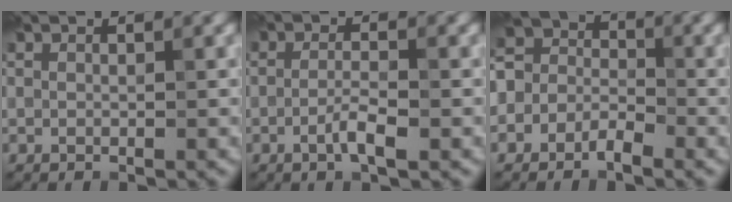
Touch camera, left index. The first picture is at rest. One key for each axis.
{"total": 2.3, "fx": -1.0, "fy": 0.5, "fz": 2.0, "tx": -0.039, "ty": 0.003, "tz": -0.023}
{"total": 3.7, "fx": -1.7, "fy": 2.8, "fz": 1.8, "tx": -0.030, "ty": 0.004, "tz": -0.051}